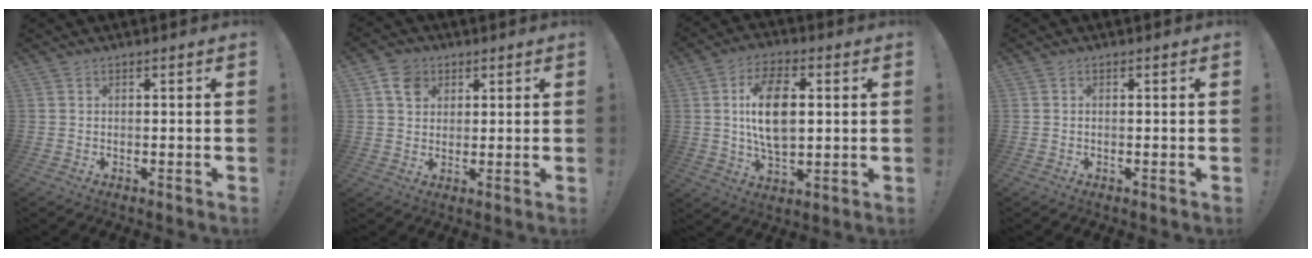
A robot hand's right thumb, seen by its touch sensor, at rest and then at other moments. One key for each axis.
{"total": 6.7, "fx": 3.2, "fy": 5.2, "fz": 2.8, "tx": -0.043, "ty": -0.010, "tz": 0.061}
{"total": 14.2, "fx": 2.1, "fy": 7.8, "fz": 11.7, "tx": -0.202, "ty": -0.002, "tz": 0.032}
{"total": 0.0}